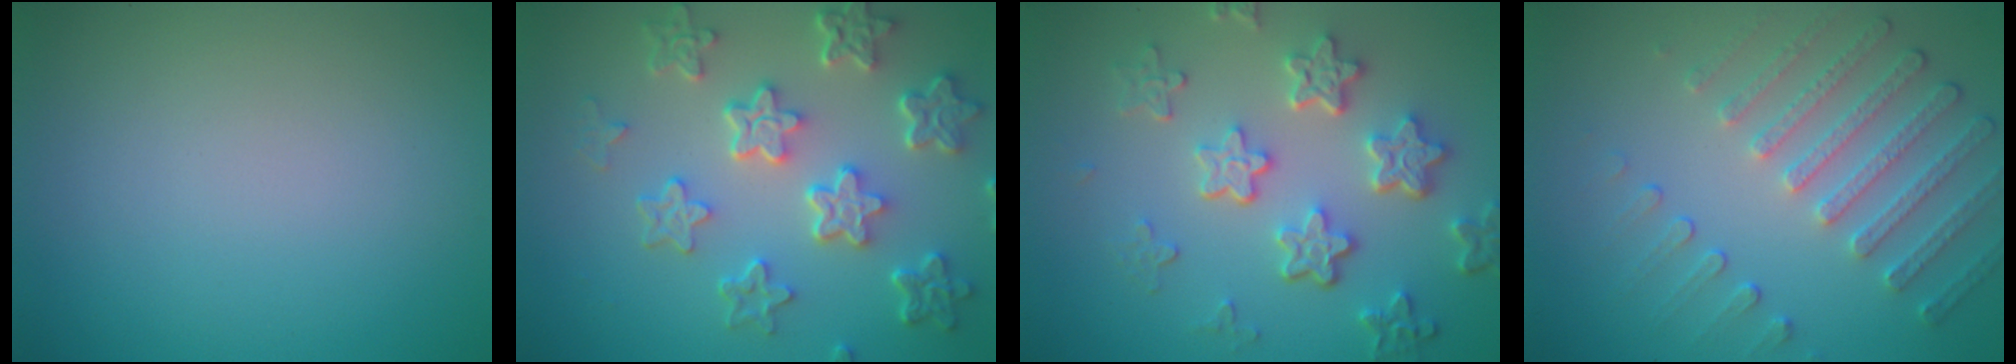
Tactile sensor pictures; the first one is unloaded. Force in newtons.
{"total": 6.3, "press": 4.8, "slide": 4.2}
{"total": 5.6, "press": 4.3, "slide": 3.6}
{"total": 4.9, "press": 3.7, "slide": 3.3}